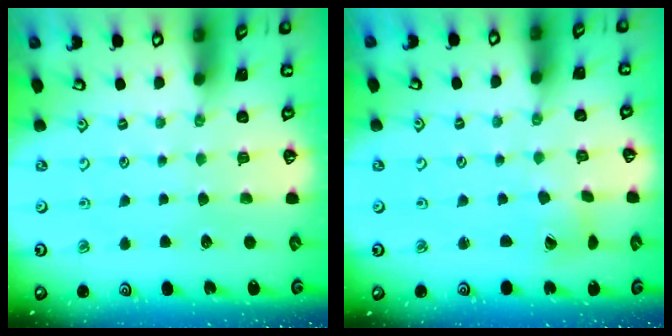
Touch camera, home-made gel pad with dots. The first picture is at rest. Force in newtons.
{"total": 2.9, "press": 2.8, "slide": 0.4}